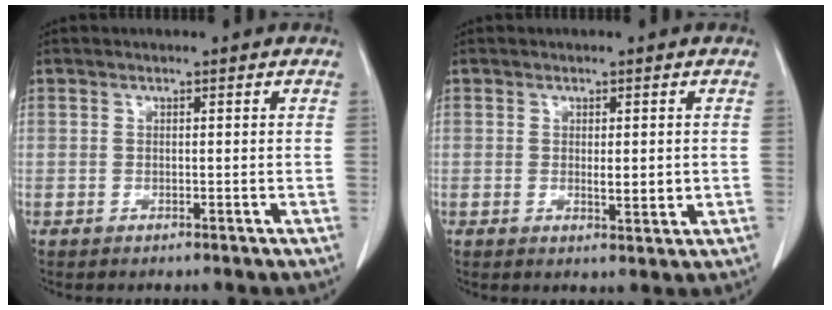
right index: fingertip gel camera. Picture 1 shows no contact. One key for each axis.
{"total": 2.9, "fx": 0.0, "fy": 1.0, "fz": 2.8, "tx": -0.040, "ty": -0.005, "tz": 0.002}